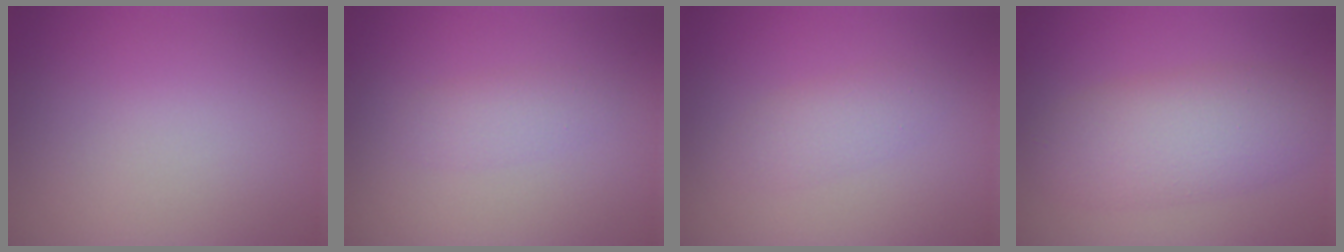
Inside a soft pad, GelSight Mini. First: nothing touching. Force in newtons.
{"total": 1.6, "press": 1.6, "slide": 0.0}
{"total": 2.0, "press": 2.0, "slide": 0.2}
{"total": 5.7, "press": 5.7, "slide": 0.2}